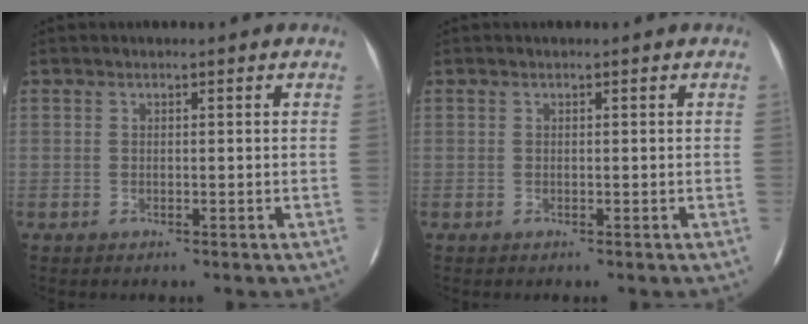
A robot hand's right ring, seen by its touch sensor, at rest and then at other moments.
{"total": 0.0}